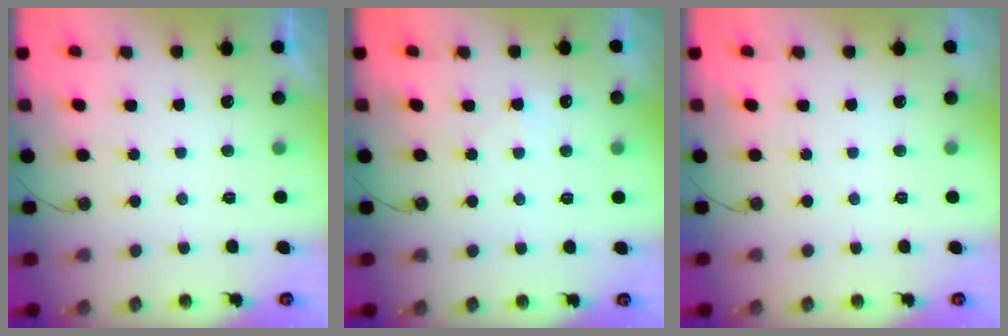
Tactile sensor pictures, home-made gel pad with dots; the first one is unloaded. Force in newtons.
{"total": 5.6, "press": 5.6, "slide": 0.6}
{"total": 0.0}